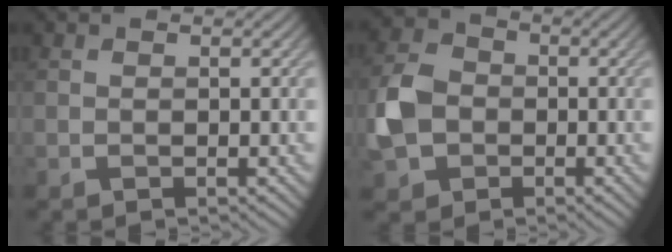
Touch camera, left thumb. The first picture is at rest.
{"total": 6.6, "force": [-1.4, 5.5, 3.5], "torque": [-0.091, -0.003, -0.043]}